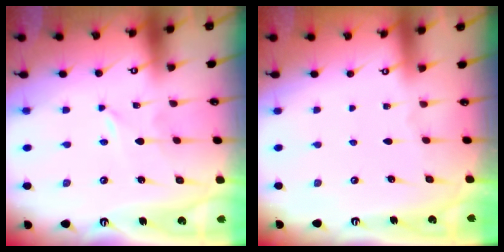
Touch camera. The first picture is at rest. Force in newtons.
{"total": 0.0}